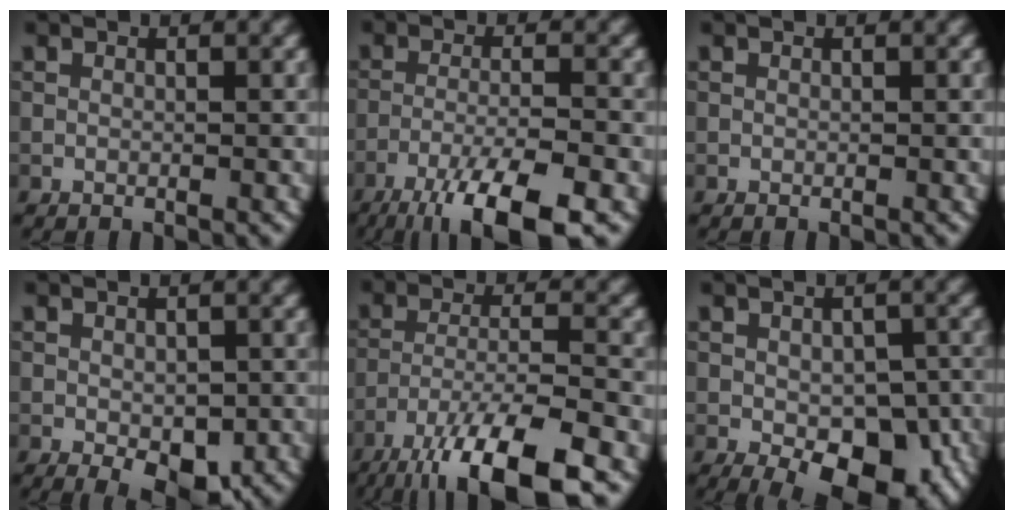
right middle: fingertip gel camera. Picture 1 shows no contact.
{"total": 8.6, "force": [-5.6, 1.7, 6.2], "torque": [-0.100, -0.003, -0.100]}
{"total": 0.0}
{"total": 4.5, "force": [-1.7, 2.2, 3.6], "torque": [-0.051, -0.009, -0.022]}
{"total": 11.3, "force": [-7.6, 2.9, 7.9], "torque": [-0.147, -0.011, -0.135]}
{"total": 8.9, "force": [-3.6, 4.7, 6.7], "torque": [-0.097, -0.019, -0.040]}